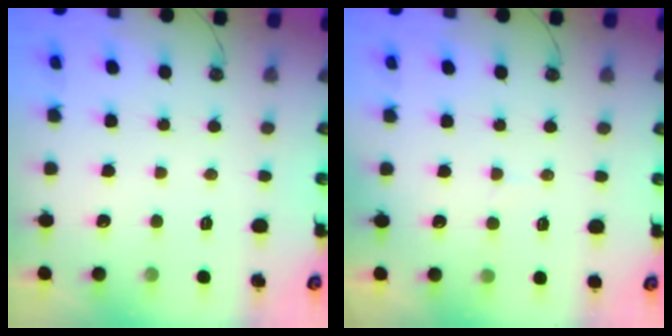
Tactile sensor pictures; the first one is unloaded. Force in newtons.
{"total": 3.4, "press": 3.3, "slide": 0.8}